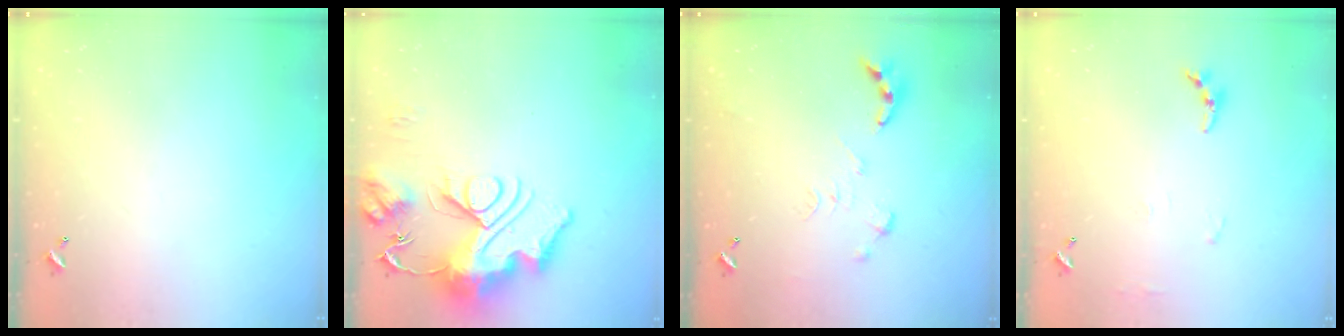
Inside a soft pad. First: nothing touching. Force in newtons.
{"total": 19.2, "press": 19.1, "slide": 1.7}
{"total": 0.0}
{"total": 5.7, "press": 5.7, "slide": 0.2}